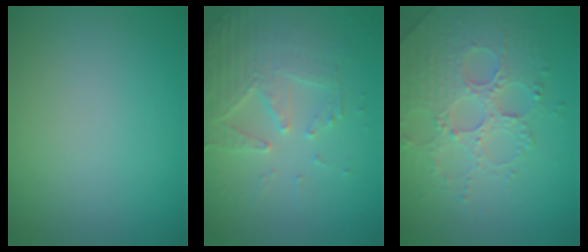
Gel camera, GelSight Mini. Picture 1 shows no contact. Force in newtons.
{"total": 4.1, "press": 3.9, "slide": 1.4}
{"total": 4.2, "press": 4.0, "slide": 1.3}